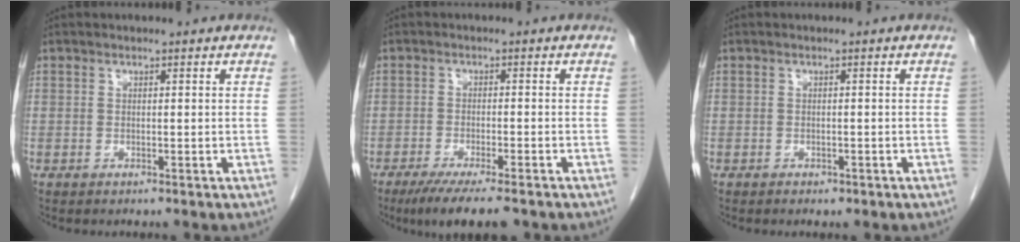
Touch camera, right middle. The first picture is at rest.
{"total": 8.5, "force": [-6.4, 1.1, 5.4], "torque": [-0.078, -0.017, -0.097]}
{"total": 1.1, "force": [-0.7, 0.7, 0.5], "torque": [-0.008, 0.001, -0.004]}